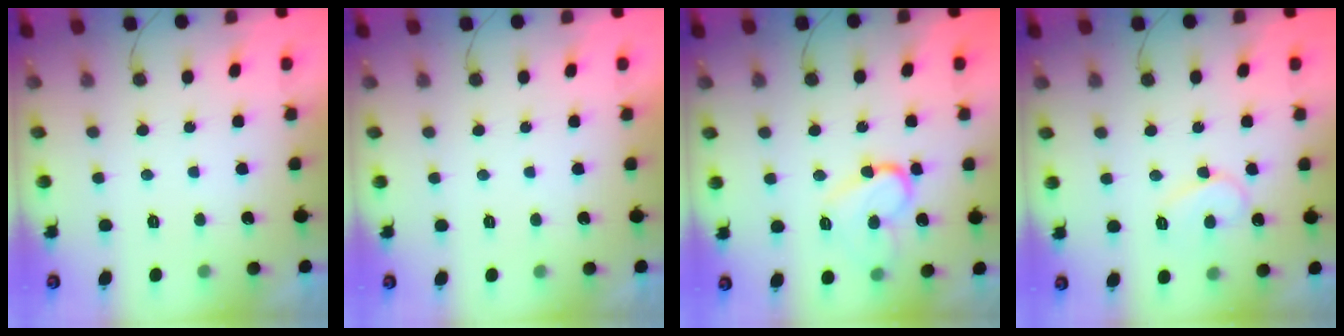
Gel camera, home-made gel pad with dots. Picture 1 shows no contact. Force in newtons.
{"total": 1.8, "press": 1.8, "slide": 0.1}
{"total": 12.6, "press": 12.5, "slide": 1.4}
{"total": 8.6, "press": 8.5, "slide": 0.8}